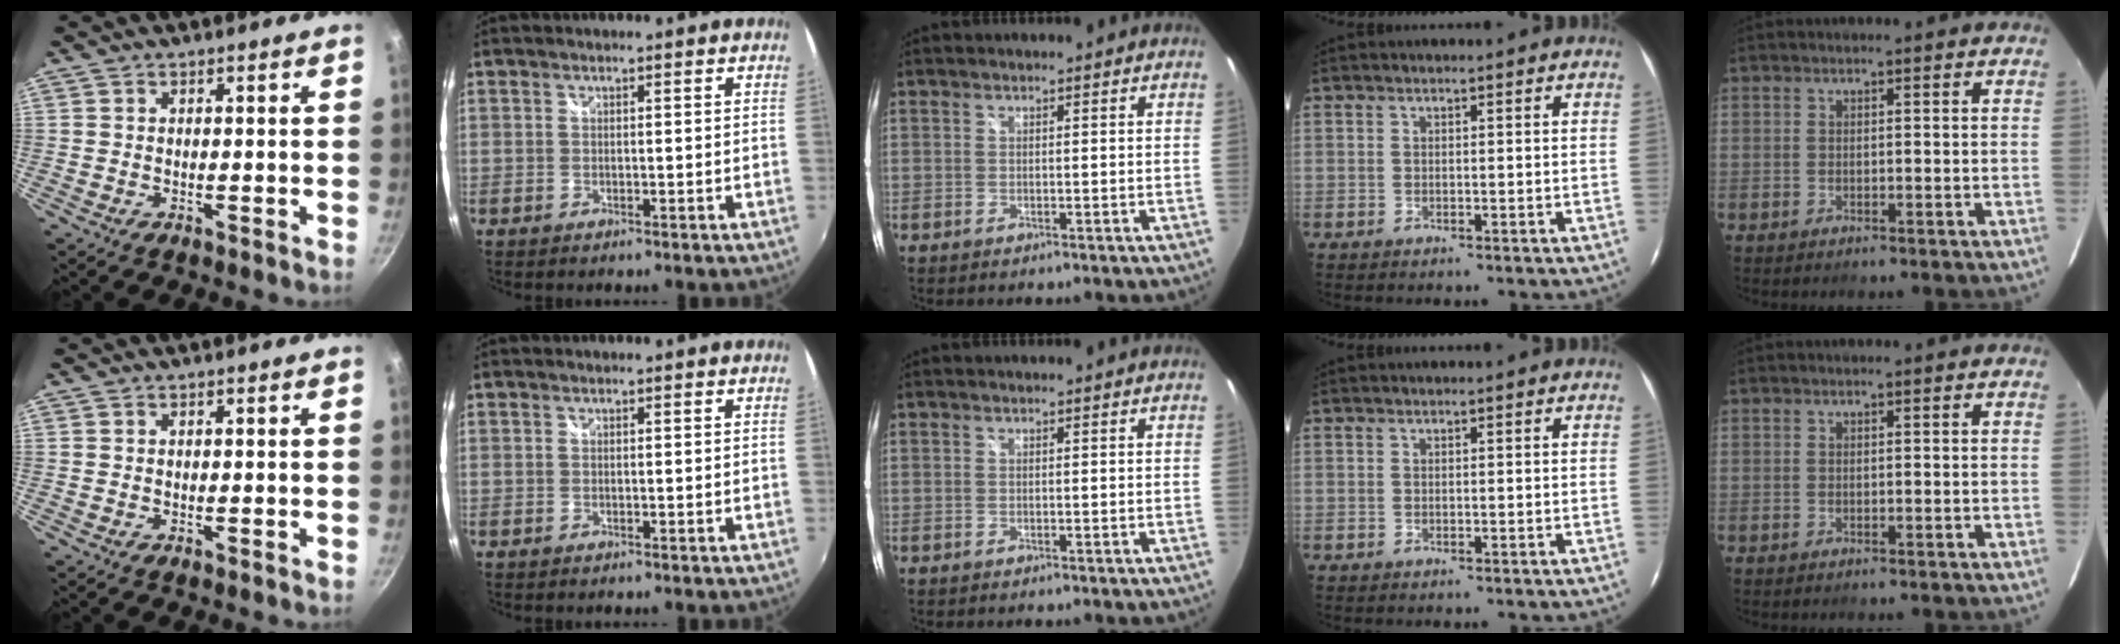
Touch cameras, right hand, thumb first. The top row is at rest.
{}